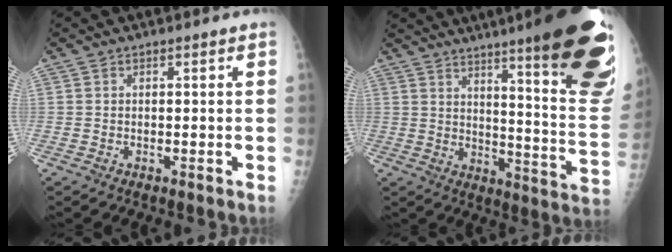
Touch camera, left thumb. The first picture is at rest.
{"total": 28.4, "force": [17.7, 3.8, 21.8], "torque": [-0.221, -0.093, 0.238]}